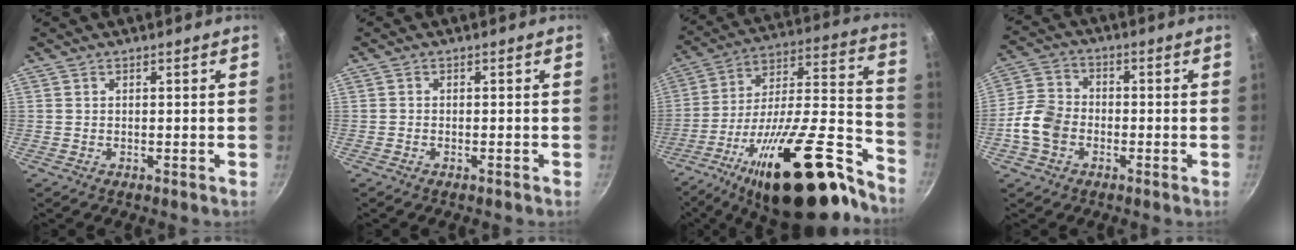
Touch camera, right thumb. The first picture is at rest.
{"total": 0.5, "force": [-0.5, 0.1, 0.2], "torque": [-0.010, 0.004, -0.011]}
{"total": 31.3, "force": [-20.1, 9.6, 21.9], "torque": [-0.281, 0.110, -0.329]}
{"total": 8.2, "force": [-2.5, 6.2, 4.7], "torque": [-0.077, 0.022, -0.062]}